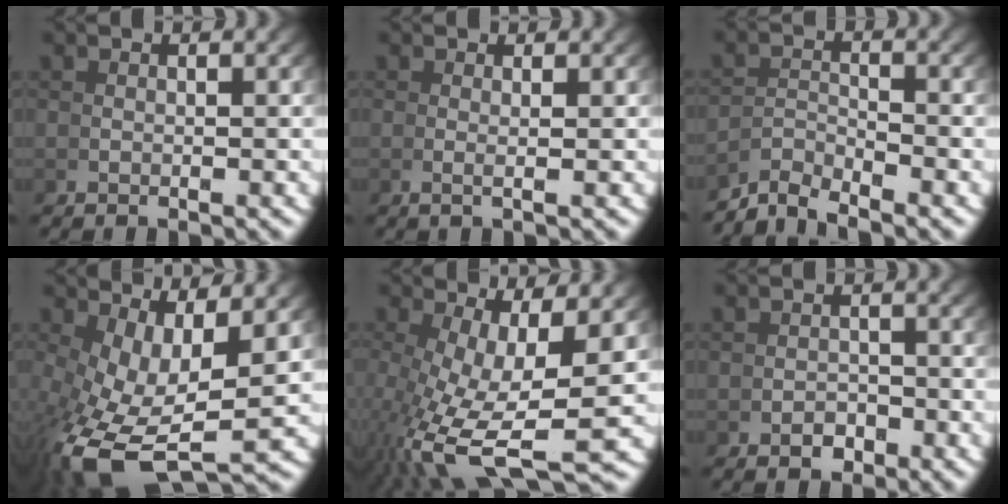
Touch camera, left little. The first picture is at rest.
{"total": 0.7, "force": [0.2, -0.1, 0.7], "torque": [-0.027, -0.009, 0.007]}
{"total": 2.6, "force": [-2.5, 0.2, 0.7], "torque": [-0.007, -0.002, -0.049]}
{"total": 9.0, "force": [-2.7, 4.4, 7.4], "torque": [-0.171, -0.054, -0.011]}
{"total": 9.3, "force": [-3.3, 3.5, 7.9], "torque": [-0.168, -0.059, -0.019]}
{"total": 1.4, "force": [-1.4, 0.4, -0.1], "torque": [0.020, -0.003, -0.024]}